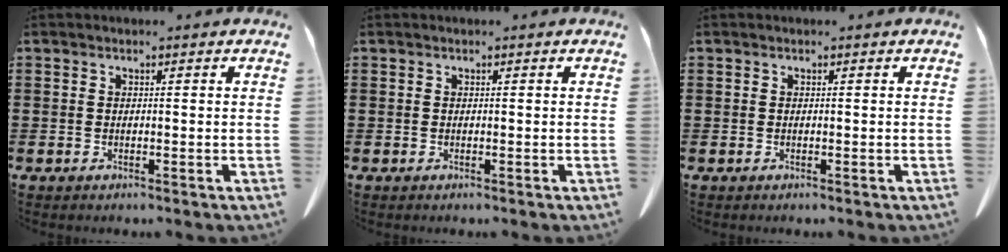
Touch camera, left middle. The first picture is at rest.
{"total": 0.0}
{"total": 0.0}